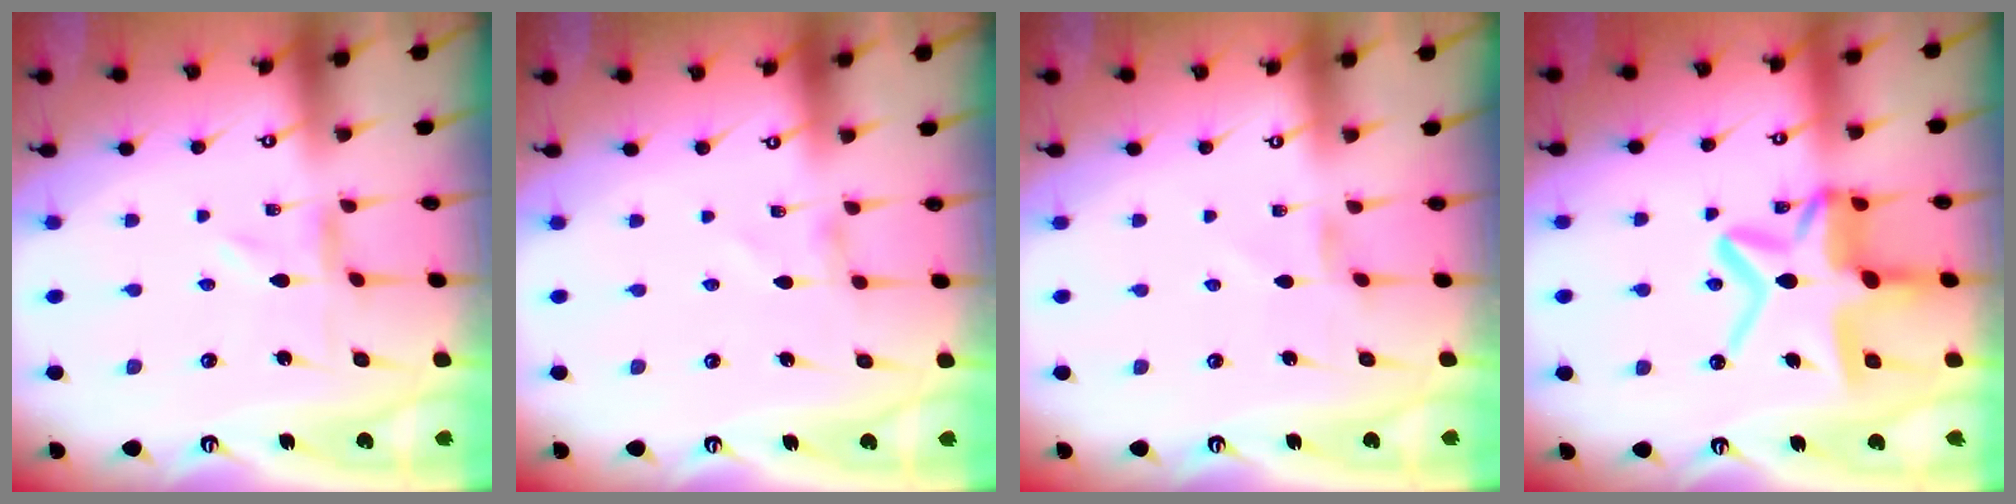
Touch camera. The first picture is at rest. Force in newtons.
{"total": 0.9, "press": 0.9, "slide": 0.1}
{"total": 1.2, "press": 1.2, "slide": 0.4}
{"total": 17.6, "press": 17.6, "slide": 1.5}